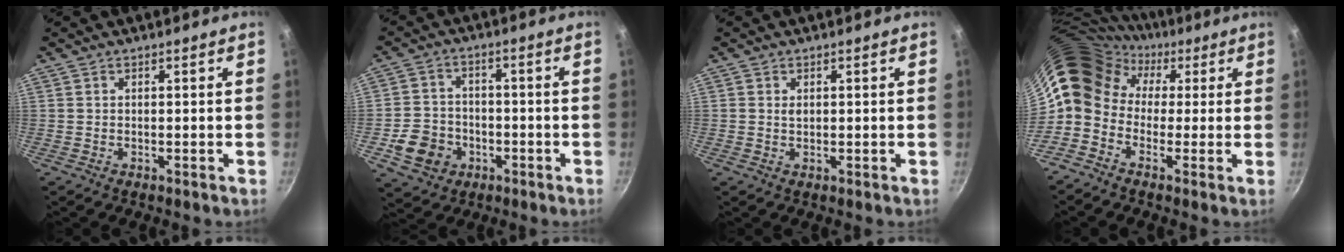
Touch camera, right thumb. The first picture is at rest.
{"total": 9.4, "force": [-3.2, 8.0, 3.9], "torque": [-0.051, 0.030, -0.054]}
{"total": 1.3, "force": [0.3, 0.9, 0.9], "torque": [-0.014, -0.001, 0.004]}
{"total": 12.4, "force": [1.0, 10.6, 6.3], "torque": [-0.095, 0.045, -0.010]}